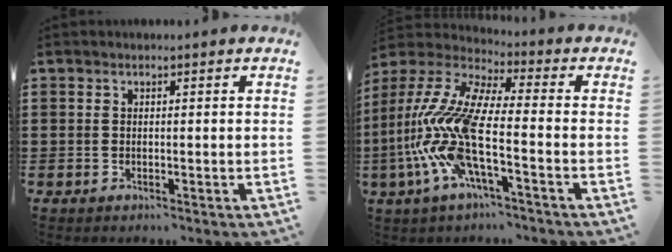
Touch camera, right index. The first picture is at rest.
{"total": 12.5, "force": [-5.1, 3.4, 10.9], "torque": [-0.278, -0.036, -0.118]}